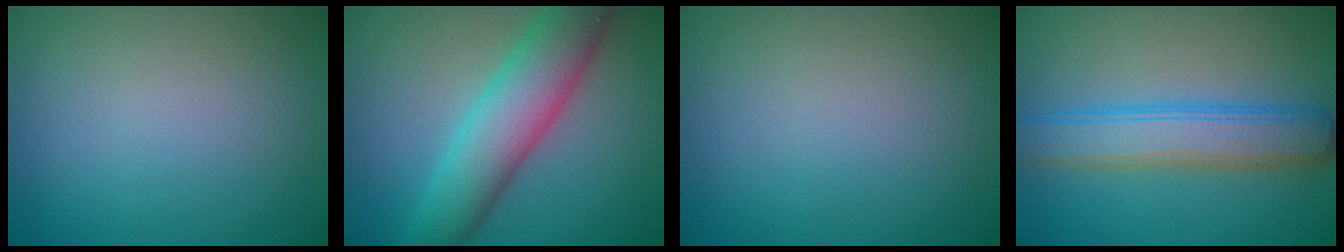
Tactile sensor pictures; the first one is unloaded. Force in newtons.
{"total": 7.7, "press": 7.7, "slide": 0.0}
{"total": 0.0}
{"total": 5.2, "press": 5.2, "slide": 0.1}